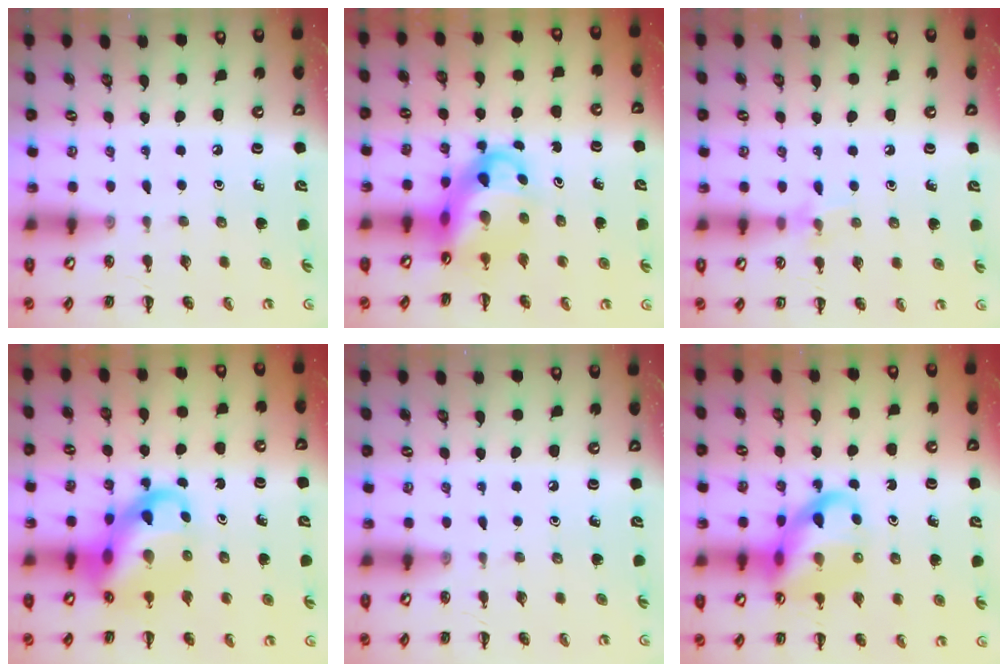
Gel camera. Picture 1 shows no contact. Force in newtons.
{"total": 7.3, "press": 6.9, "slide": 2.3}
{"total": 6.0, "press": 5.8, "slide": 1.4}
{"total": 14.7, "press": 14.2, "slide": 3.7}
{"total": 0.0}
{"total": 14.5, "press": 14.4, "slide": 2.3}